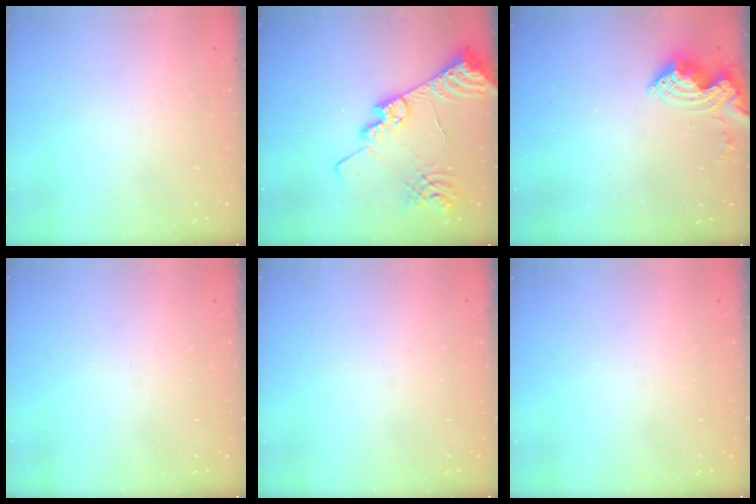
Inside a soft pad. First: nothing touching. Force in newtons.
{"total": 16.2, "press": 16.1, "slide": 1.7}
{"total": 8.8, "press": 8.8, "slide": 0.9}
{"total": 0.0}
{"total": 0.0}
{"total": 0.0}